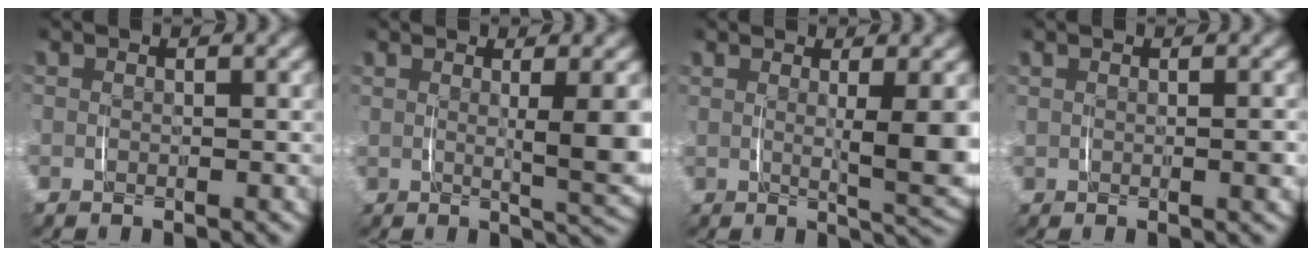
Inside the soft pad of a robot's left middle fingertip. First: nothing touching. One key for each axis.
{"total": 5.3, "fx": 1.2, "fy": 1.5, "fz": 4.9, "tx": -0.060, "ty": -0.002, "tz": 0.021}
{"total": 5.9, "fx": 1.3, "fy": 1.8, "fz": 5.4, "tx": -0.066, "ty": -0.004, "tz": 0.024}
{"total": 1.1, "fx": 0.3, "fy": 0.6, "fz": 0.8, "tx": -0.014, "ty": 0.005, "tz": 0.003}